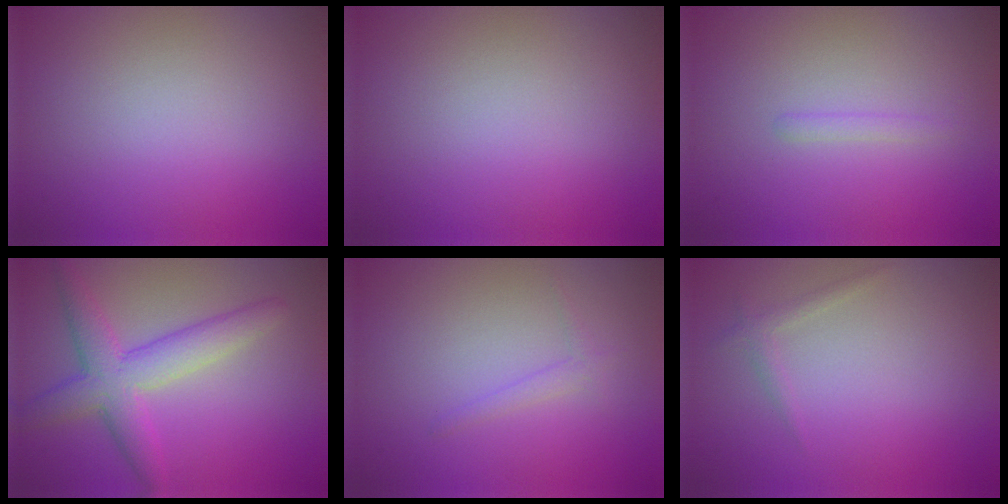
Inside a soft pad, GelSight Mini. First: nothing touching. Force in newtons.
{"total": 0.0}
{"total": 0.7, "press": 0.7, "slide": 0.1}
{"total": 4.8, "press": 4.8, "slide": 0.1}
{"total": 1.0, "press": 1.0, "slide": 0.1}
{"total": 0.9, "press": 0.9, "slide": 0.0}